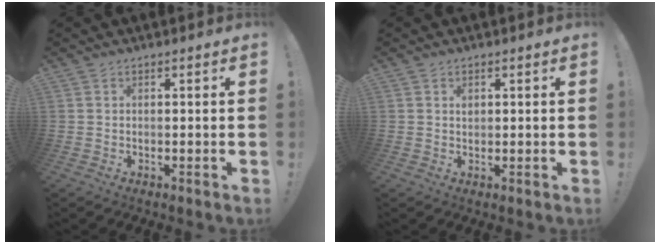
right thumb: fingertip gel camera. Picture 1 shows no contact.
{"total": 0.9, "force": [0.4, 0.8, 0.3], "torque": [-0.007, 0.001, 0.007]}